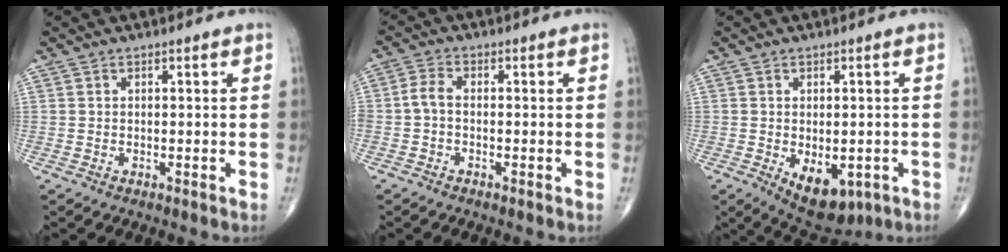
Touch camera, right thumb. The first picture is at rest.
{"total": 3.0, "force": [-0.8, 1.4, 2.5], "torque": [-0.058, 0.007, -0.026]}
{"total": 9.1, "force": [-3.0, 5.3, 6.7], "torque": [-0.081, -0.004, -0.030]}